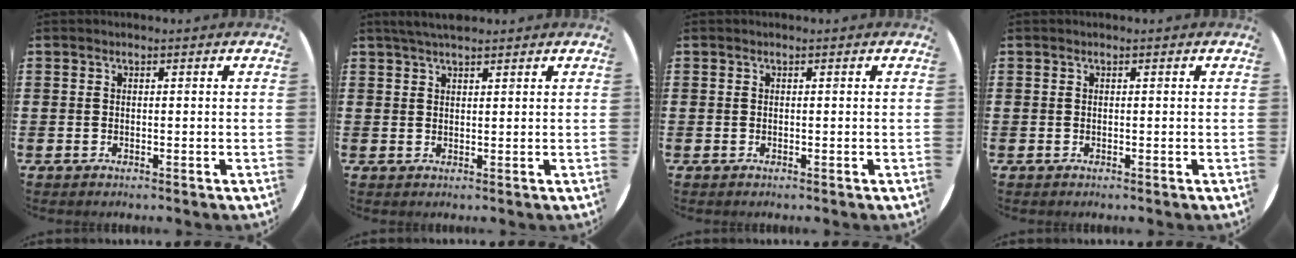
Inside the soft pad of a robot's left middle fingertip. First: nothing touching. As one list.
[{"total": 2.7, "force": [2.4, 0.4, 1.2], "torque": [-0.027, 0.001, 0.043]}, {"total": 0.0}, {"total": 0.0}]